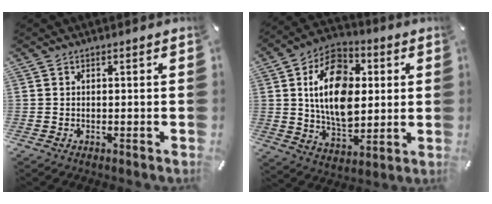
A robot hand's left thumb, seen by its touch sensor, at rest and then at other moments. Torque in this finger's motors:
{"motor_torque": [0.98, 0.93, 0.63, -0.26, 0.65]}